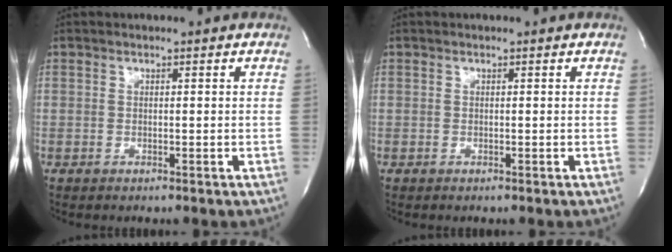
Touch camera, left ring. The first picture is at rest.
{"total": 0.0}